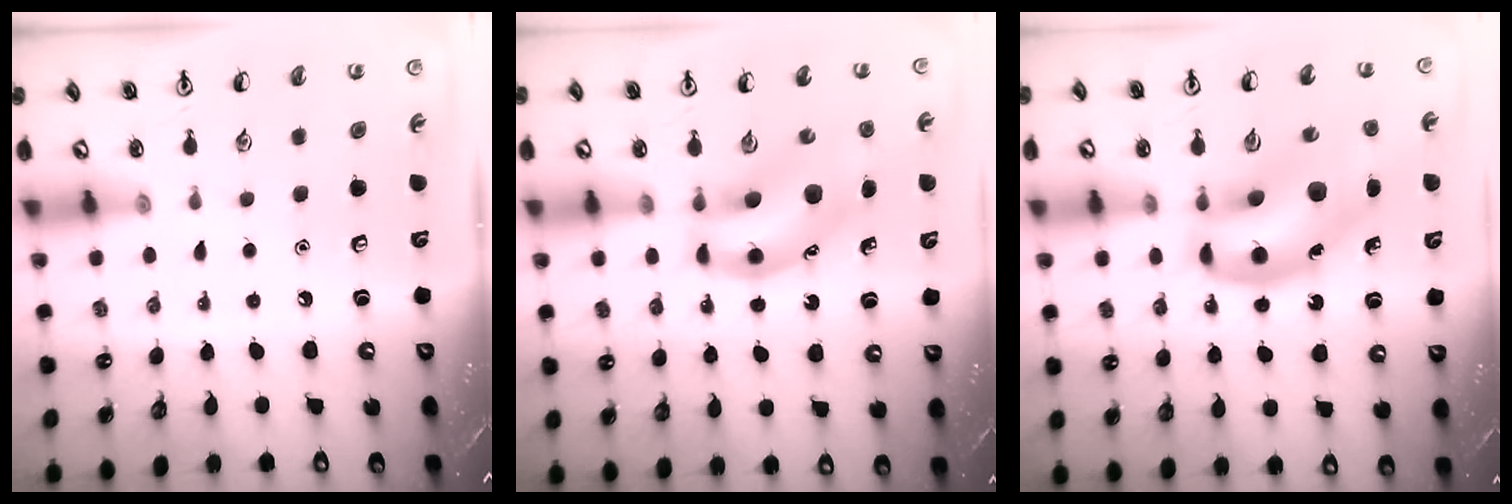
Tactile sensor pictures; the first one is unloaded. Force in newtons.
{"total": 11.3, "press": 10.9, "slide": 3.1}
{"total": 16.2, "press": 15.6, "slide": 4.3}